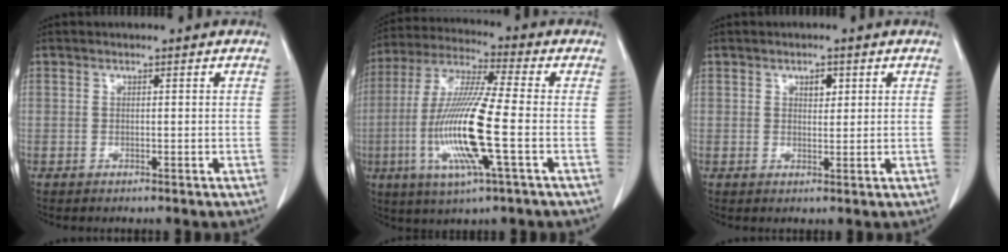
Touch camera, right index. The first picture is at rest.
{"total": 15.6, "force": [-3.4, 0.6, 15.2], "torque": [-0.317, -0.015, -0.071]}
{"total": 2.0, "force": [0.9, 1.1, 1.4], "torque": [-0.018, -0.003, 0.014]}